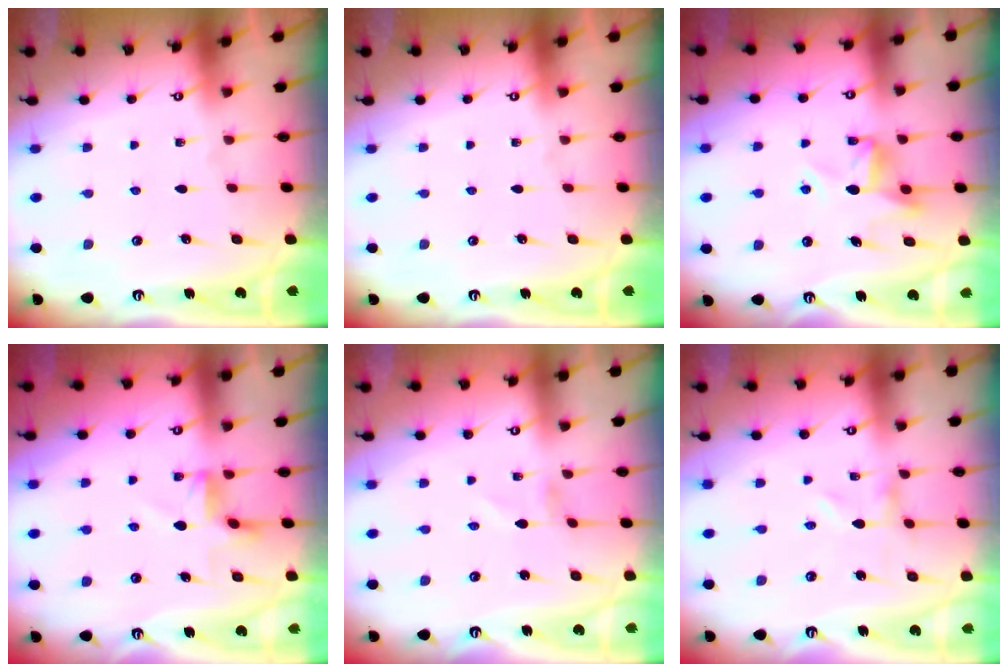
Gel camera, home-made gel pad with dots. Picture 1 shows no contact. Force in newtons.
{"total": 0.0}
{"total": 9.6, "press": 9.6, "slide": 0.4}
{"total": 3.7, "press": 3.4, "slide": 1.5}
{"total": 0.7, "press": 0.7, "slide": 0.2}
{"total": 0.0}